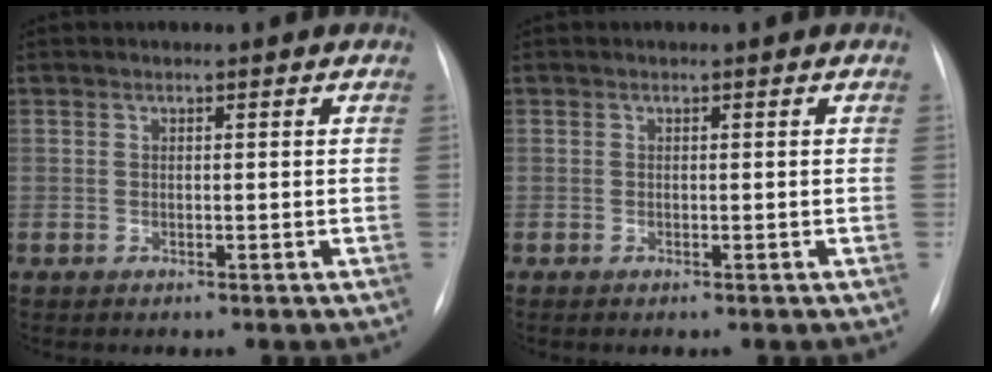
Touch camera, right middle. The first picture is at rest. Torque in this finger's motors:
{"motor_torque": [0.78, -1.25, -0.06, 0.00]}